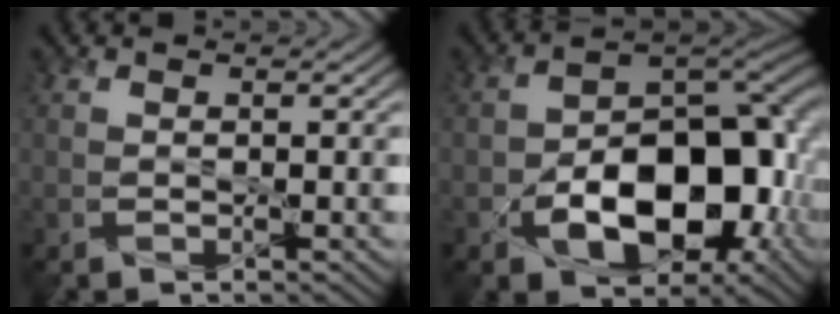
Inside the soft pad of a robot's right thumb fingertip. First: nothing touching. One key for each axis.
{"total": 14.3, "fx": -4.3, "fy": 9.0, "fz": 10.2, "tx": -0.141, "ty": -0.023, "tz": -0.069}